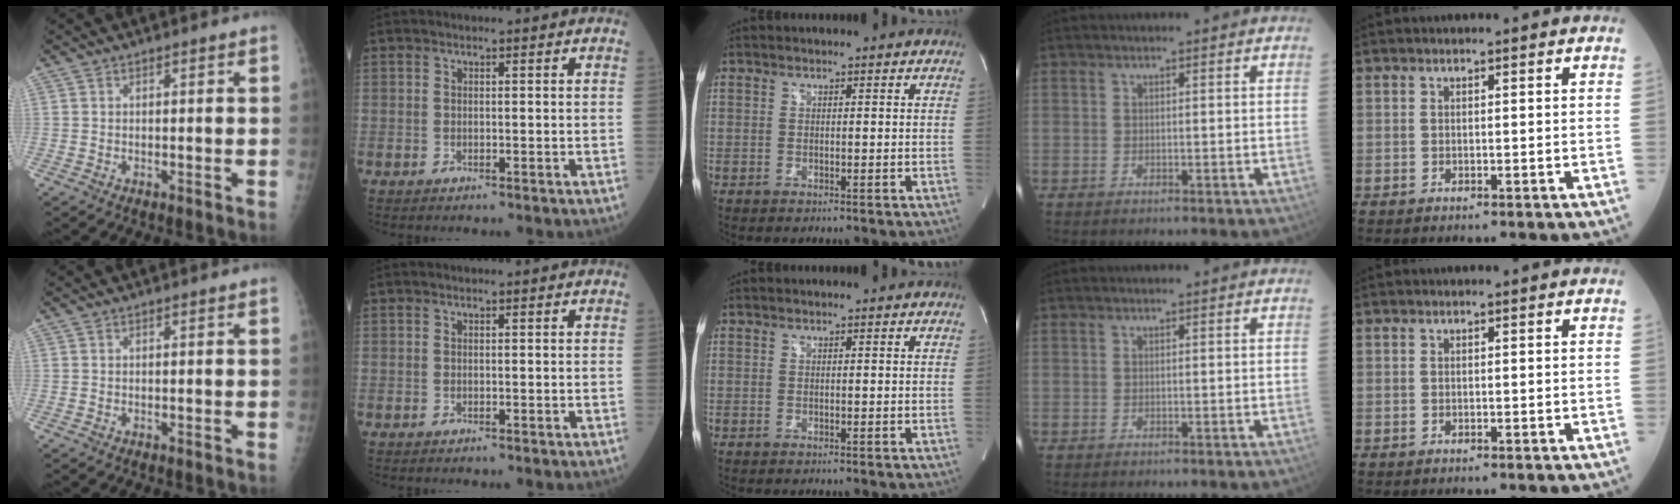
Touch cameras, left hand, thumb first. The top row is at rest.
{}